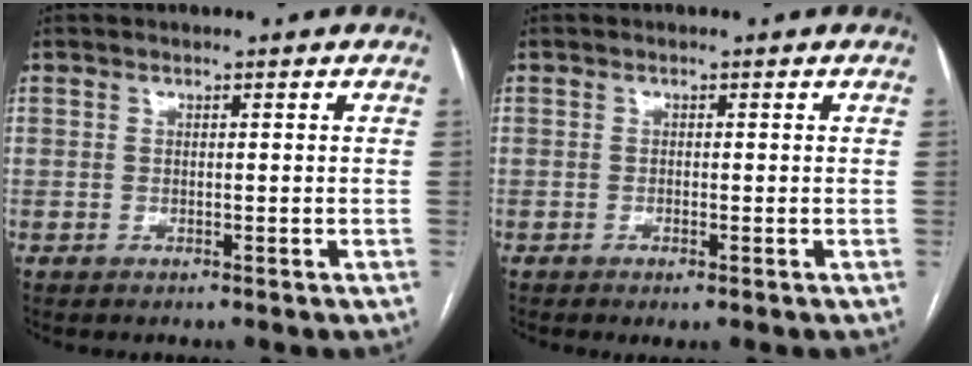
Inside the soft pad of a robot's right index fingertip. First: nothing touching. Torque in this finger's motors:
{"motor_torque": [0.28, 0.05, 0.04, 0.00]}